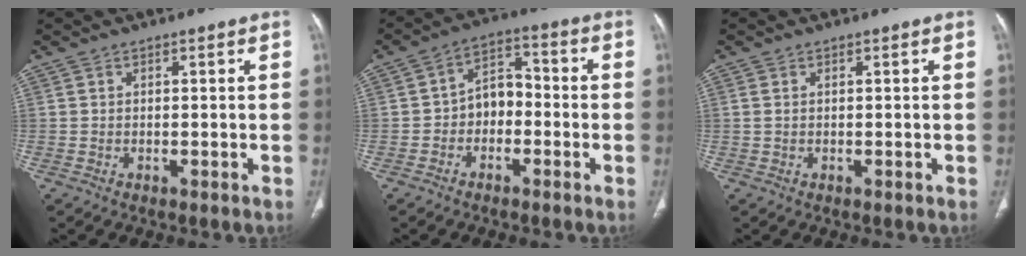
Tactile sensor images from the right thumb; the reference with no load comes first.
{"total": 6.8, "force": [-1.6, 5.1, 4.2], "torque": [-0.041, 0.036, -0.041]}
{"total": 0.8, "force": [0.2, 0.4, 0.7], "torque": [-0.021, 0.008, 0.008]}